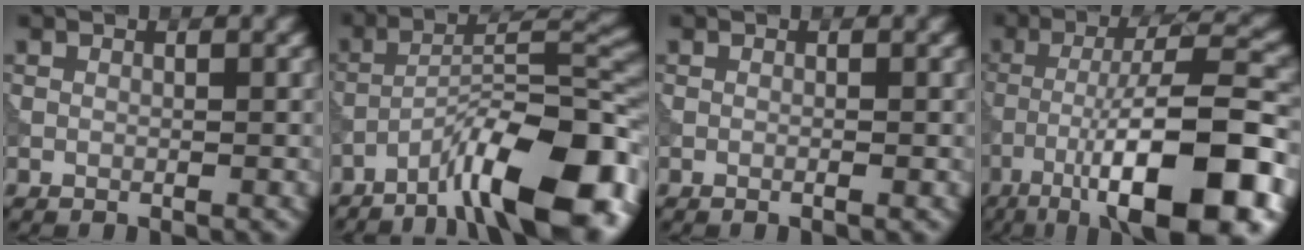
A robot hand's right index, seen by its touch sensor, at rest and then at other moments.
{"total": 13.1, "force": [-7.8, 3.1, 10.1], "torque": [-0.149, 0.016, -0.133]}
{"total": 0.5, "force": [-0.2, 0.0, 0.5], "torque": [-0.008, -0.002, -0.005]}
{"total": 14.4, "force": [-6.6, 3.6, 12.2], "torque": [-0.194, 0.007, -0.100]}